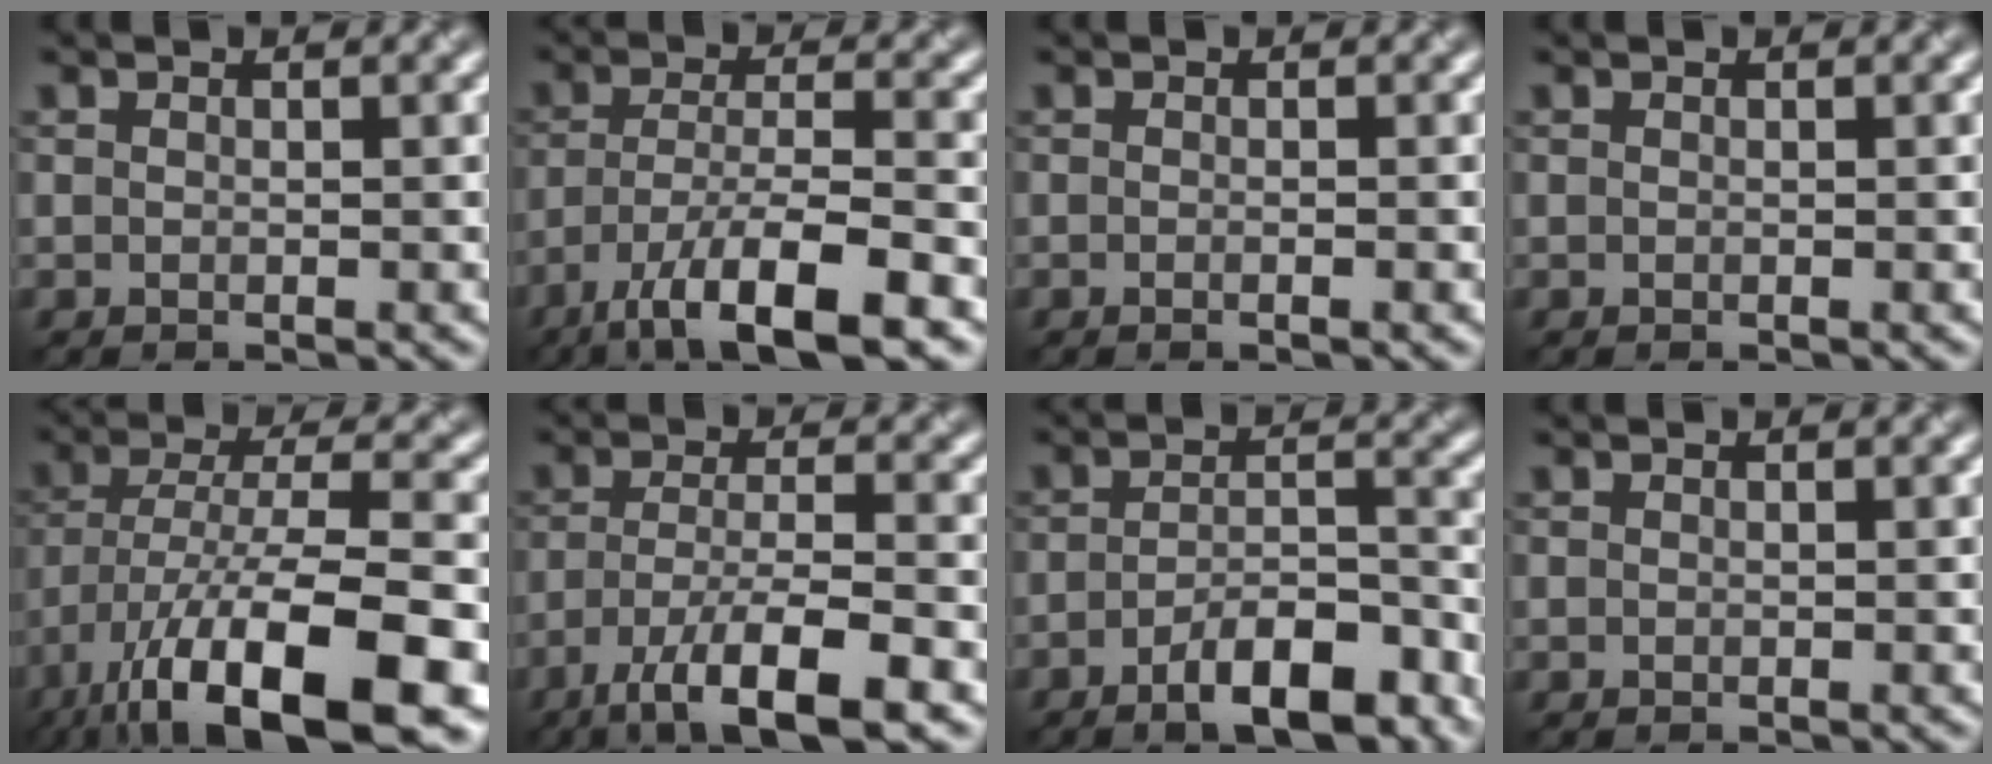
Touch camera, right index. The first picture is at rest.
{"total": 8.6, "force": [-5.3, 1.9, 6.5], "torque": [-0.106, -0.001, -0.093]}
{"total": 1.1, "force": [-0.2, 0.4, 1.0], "torque": [-0.001, -0.007, -0.007]}
{"total": 0.0}
{"total": 14.9, "force": [-7.8, 4.8, 11.8], "torque": [-0.218, -0.016, -0.130]}
{"total": 7.5, "force": [-4.4, 1.5, 5.9], "torque": [-0.095, -0.001, -0.080]}
{"total": 6.7, "force": [-4.1, 2.1, 4.8], "torque": [-0.074, 0.006, -0.065]}
{"total": 0.0}